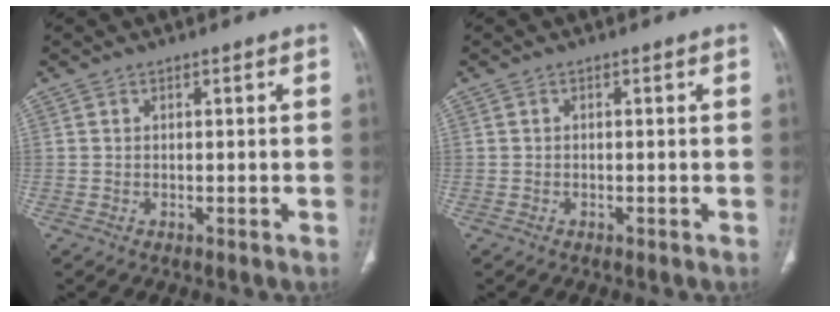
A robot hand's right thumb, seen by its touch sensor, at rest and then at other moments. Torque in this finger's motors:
{"motor_torque": [0.05, 0.20, -0.26, 0.08, 0.07]}